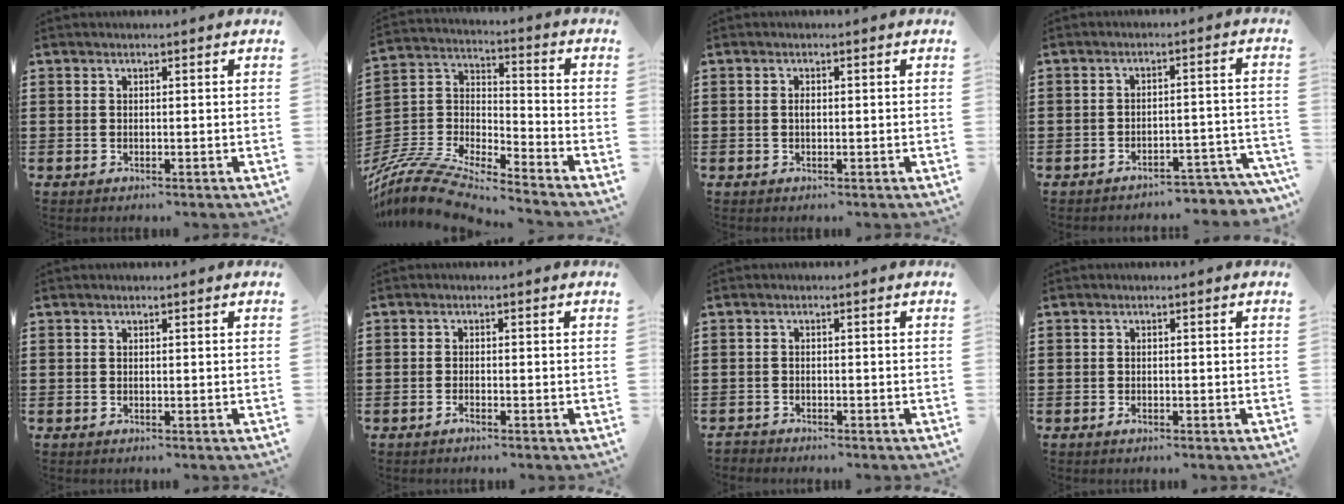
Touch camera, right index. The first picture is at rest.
{"total": 9.6, "force": [-8.9, 1.2, 3.3], "torque": [-0.083, -0.002, -0.184]}
{"total": 0.9, "force": [0.0, 0.4, 0.8], "torque": [-0.016, 0.000, -0.001]}
{"total": 3.6, "force": [-3.5, 0.2, 1.0], "torque": [-0.021, 0.001, -0.072]}
{"total": 0.0}
{"total": 1.1, "force": [-0.8, -0.1, 0.7], "torque": [-0.014, -0.009, -0.013]}
{"total": 1.4, "force": [-1.4, 0.1, -0.2], "torque": [-0.001, 0.002, -0.031]}
{"total": 0.7, "force": [-0.6, 0.2, 0.3], "torque": [-0.009, -0.005, -0.010]}